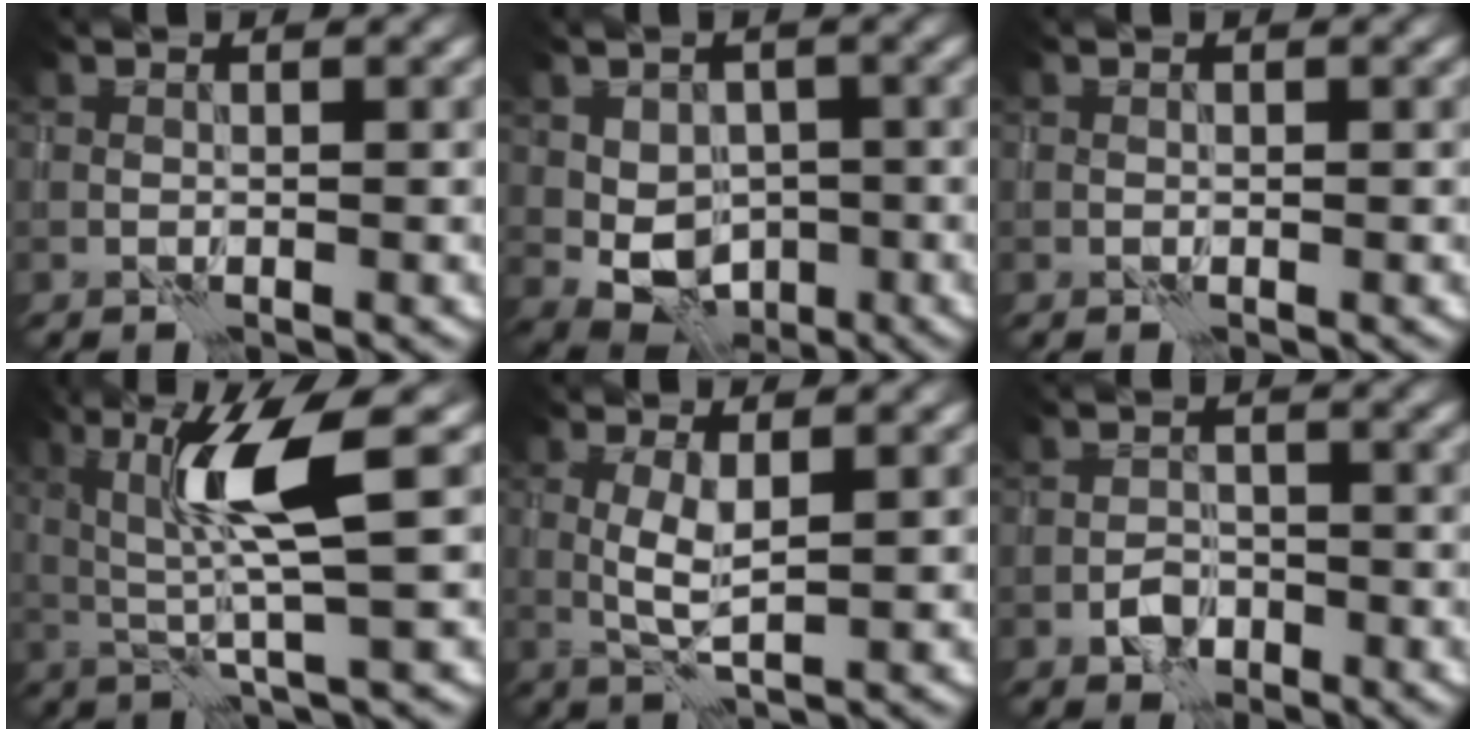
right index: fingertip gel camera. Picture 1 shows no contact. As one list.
[{"total": 4.9, "force": [-0.7, 3.8, 3.0], "torque": [-0.048, -0.003, -0.009]}, {"total": 0.0}, {"total": 6.0, "force": [1.7, 0.7, 5.7], "torque": [-0.114, 0.001, 0.034]}, {"total": 2.5, "force": [0.5, 0.6, 2.4], "torque": [-0.050, 0.002, 0.010]}, {"total": 1.8, "force": [-1.0, 1.3, 0.7], "torque": [-0.007, 0.005, -0.021]}]